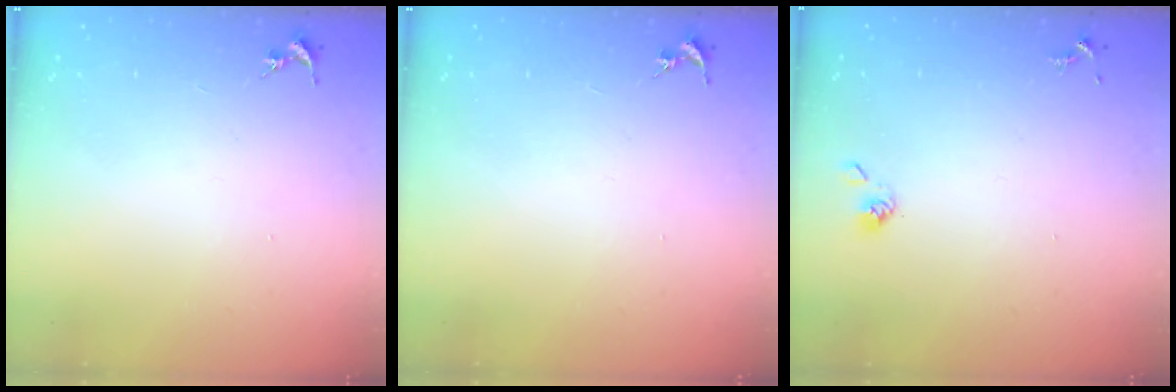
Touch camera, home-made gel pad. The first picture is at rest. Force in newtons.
{"total": 0.0}
{"total": 3.8, "press": 3.7, "slide": 0.8}